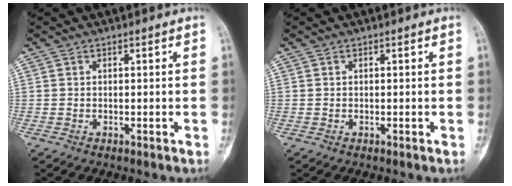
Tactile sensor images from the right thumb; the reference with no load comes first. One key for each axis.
{"total": 0.0}